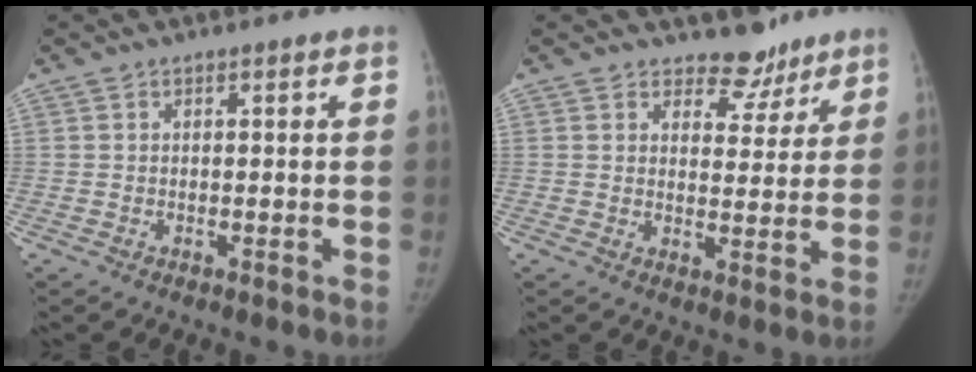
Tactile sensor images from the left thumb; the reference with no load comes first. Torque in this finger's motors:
{"motor_torque": [0.35, -0.26, 0.49, -0.59, 0.03]}